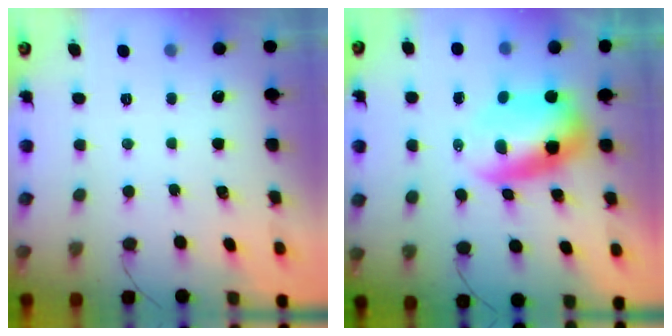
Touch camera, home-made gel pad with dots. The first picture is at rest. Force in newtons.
{"total": 7.3, "press": 7.1, "slide": 1.9}